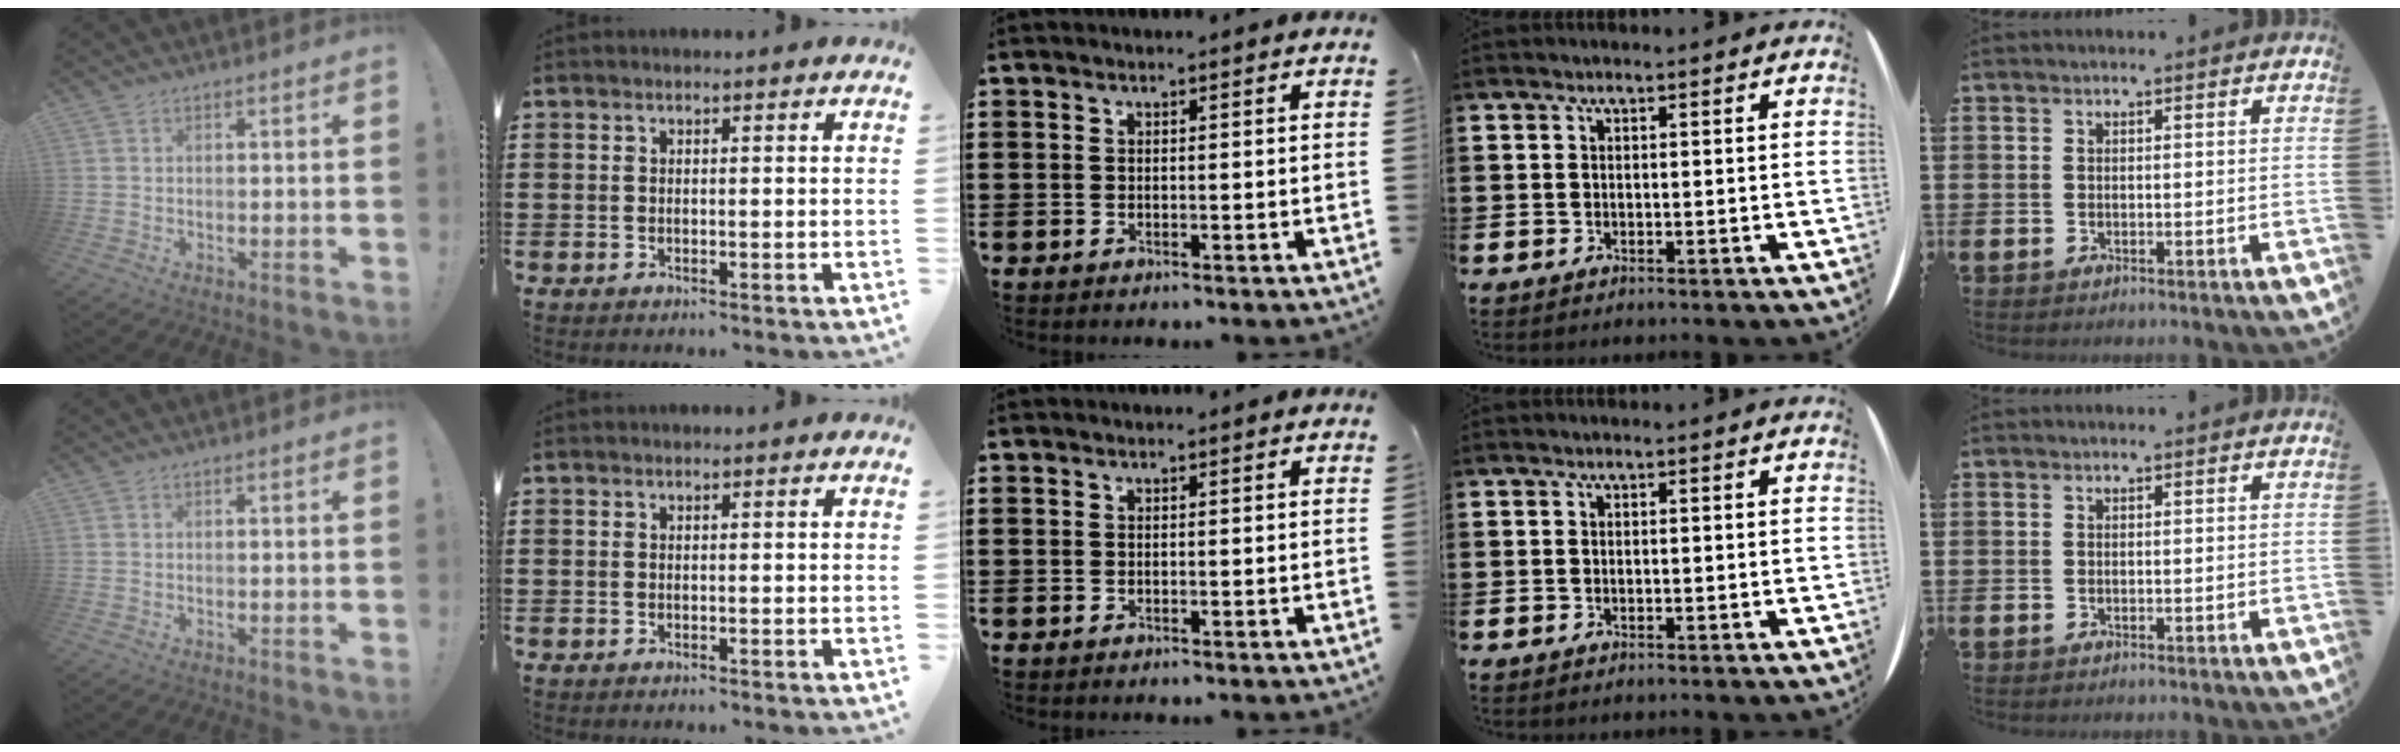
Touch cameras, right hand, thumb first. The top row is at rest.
{}